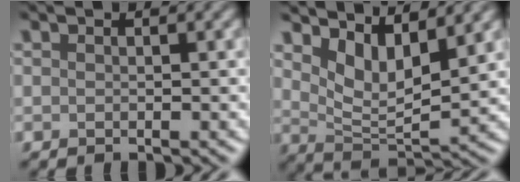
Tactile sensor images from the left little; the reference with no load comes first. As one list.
[{"total": 5.0, "force": [2.7, 2.2, 3.7], "torque": [-0.075, -0.017, 0.050]}]